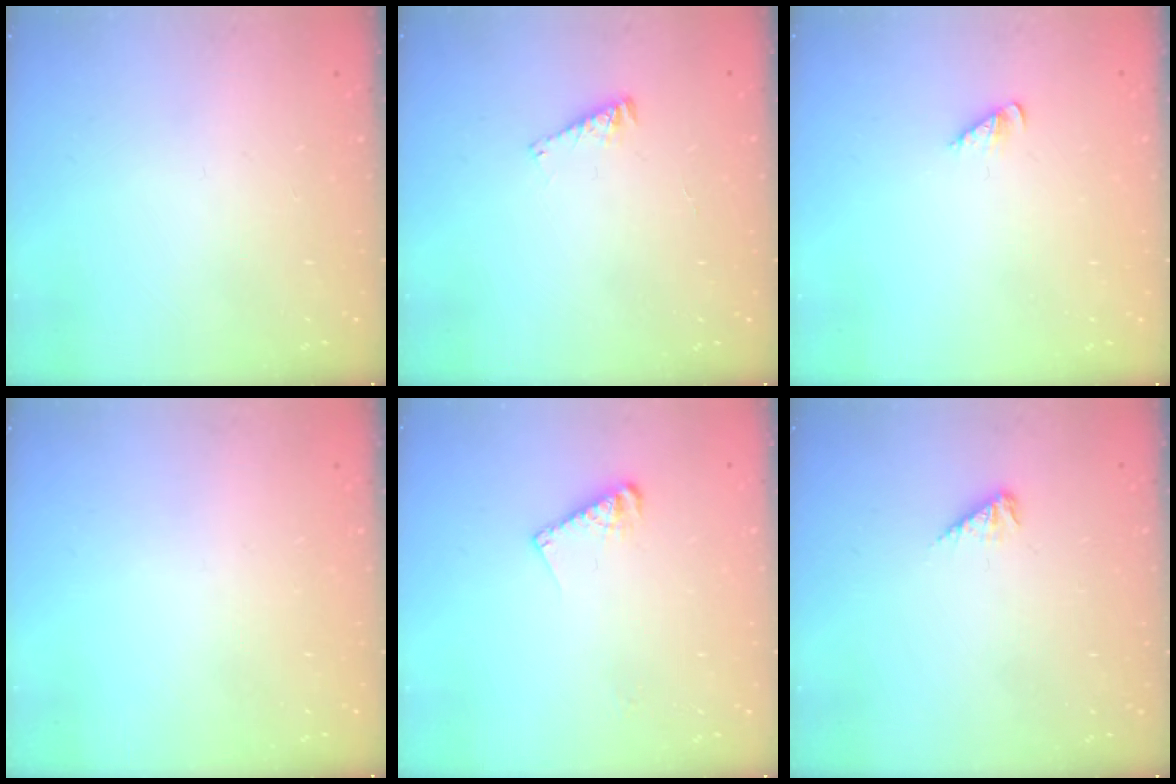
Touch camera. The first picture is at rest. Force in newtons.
{"total": 2.3, "press": 2.3, "slide": 0.2}
{"total": 1.5, "press": 1.5, "slide": 0.3}
{"total": 0.0}
{"total": 7.3, "press": 7.2, "slide": 0.3}
{"total": 3.2, "press": 3.2, "slide": 0.5}